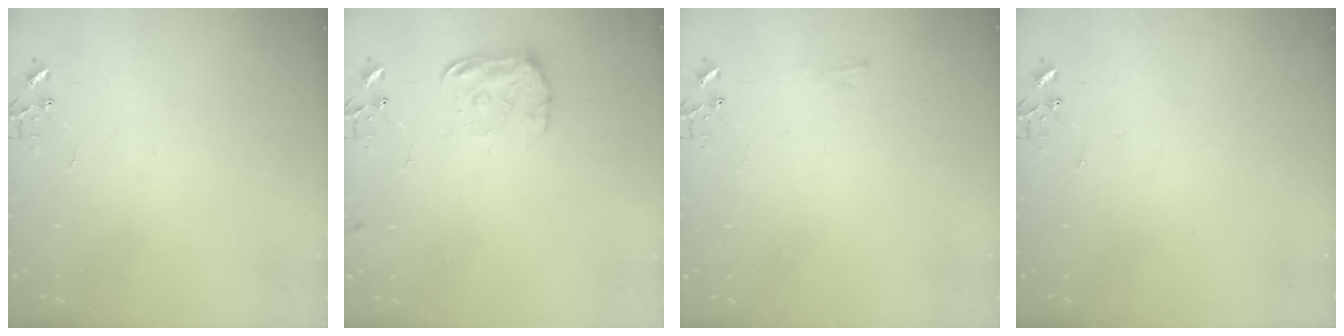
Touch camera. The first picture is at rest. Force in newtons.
{"total": 11.5, "press": 11.5, "slide": 0.6}
{"total": 6.9, "press": 6.8, "slide": 0.7}
{"total": 0.0}